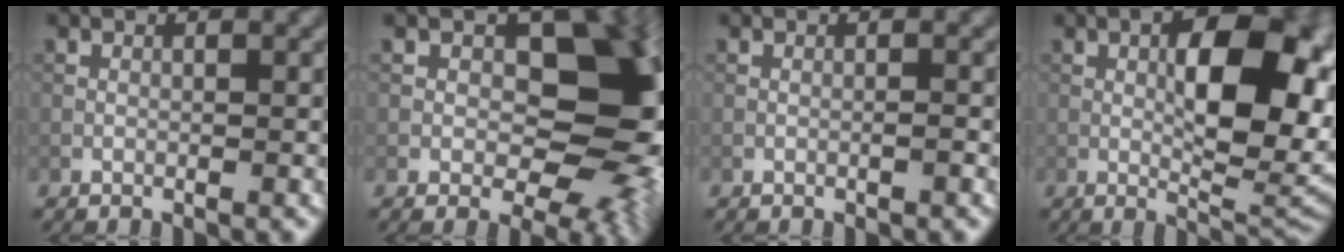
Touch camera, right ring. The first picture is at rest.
{"total": 13.4, "force": [-0.4, 9.1, 9.8], "torque": [-0.075, 0.015, -0.004]}
{"total": 0.7, "force": [-0.6, 0.1, 0.4], "torque": [-0.008, 0.010, -0.009]}
{"total": 10.7, "force": [-0.2, 4.2, 9.8], "torque": [-0.123, 0.003, 0.004]}